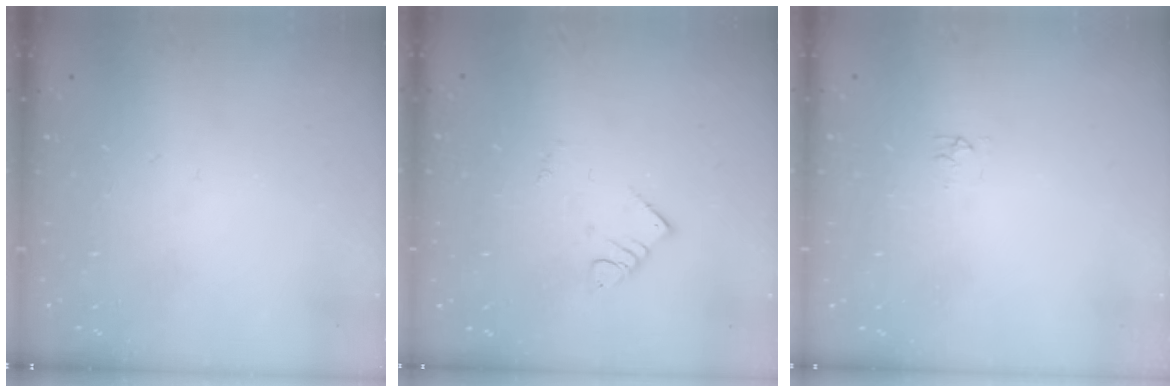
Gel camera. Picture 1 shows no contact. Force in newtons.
{"total": 2.6, "press": 2.6, "slide": 0.1}
{"total": 2.9, "press": 2.9, "slide": 0.5}